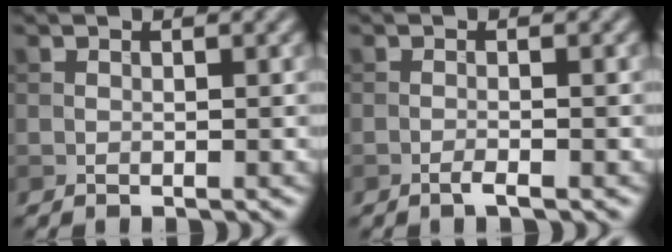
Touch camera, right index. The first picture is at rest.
{"total": 1.4, "force": [-0.7, 0.2, 1.2], "torque": [-0.017, 0.003, -0.019]}